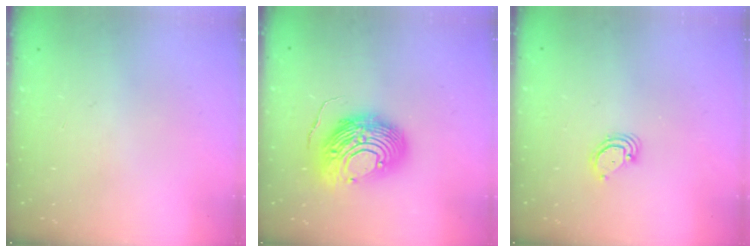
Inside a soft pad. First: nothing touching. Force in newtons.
{"total": 14.5, "press": 14.4, "slide": 1.5}
{"total": 3.6, "press": 3.6, "slide": 0.2}